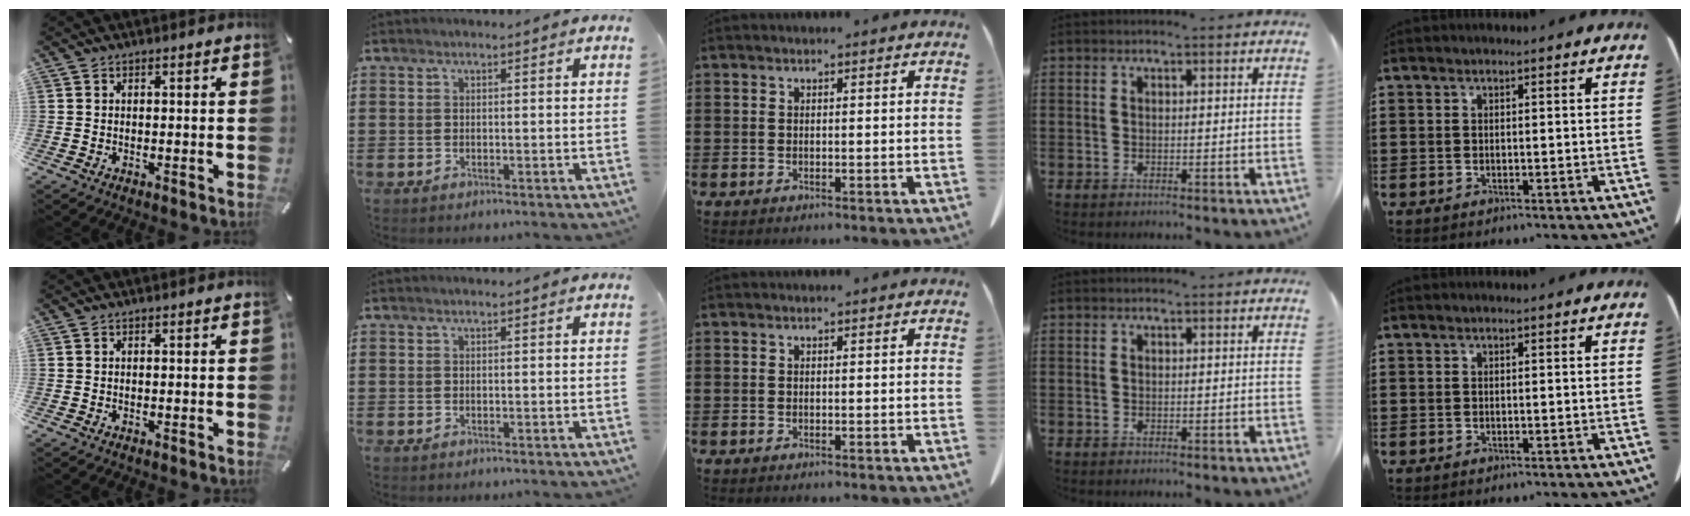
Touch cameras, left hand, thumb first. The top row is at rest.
{}